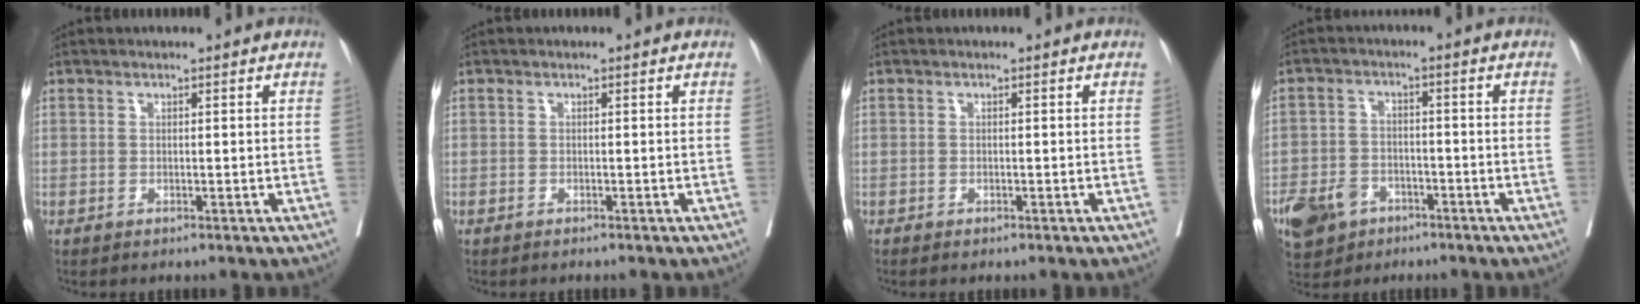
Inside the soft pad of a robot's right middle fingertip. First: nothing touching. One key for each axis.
{"total": 1.1, "fx": -1.0, "fy": 0.1, "fz": 0.4, "tx": -0.008, "ty": -0.001, "tz": -0.015}
{"total": 0.5, "fx": -0.5, "fy": 0.2, "fz": 0.2, "tx": -0.007, "ty": -0.001, "tz": -0.009}
{"total": 9.0, "fx": -5.3, "fy": 6.3, "fz": 3.5, "tx": -0.076, "ty": 0.003, "tz": -0.087}